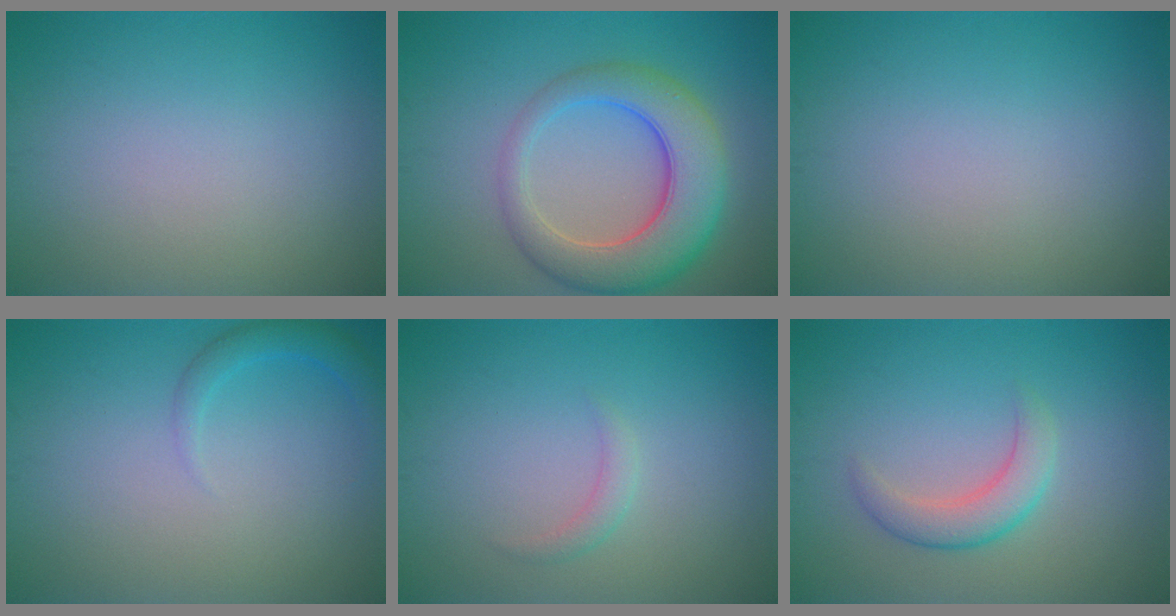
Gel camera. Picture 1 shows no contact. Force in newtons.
{"total": 7.8, "press": 7.8, "slide": 0.4}
{"total": 0.0}
{"total": 1.8, "press": 1.8, "slide": 0.2}
{"total": 1.1, "press": 1.1, "slide": 0.1}
{"total": 2.9, "press": 2.9, "slide": 0.2}